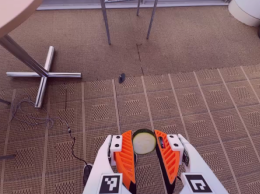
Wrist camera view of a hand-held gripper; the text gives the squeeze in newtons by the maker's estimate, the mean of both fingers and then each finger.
{"total": 7.8, "left": 7.7, "right": 8.0}